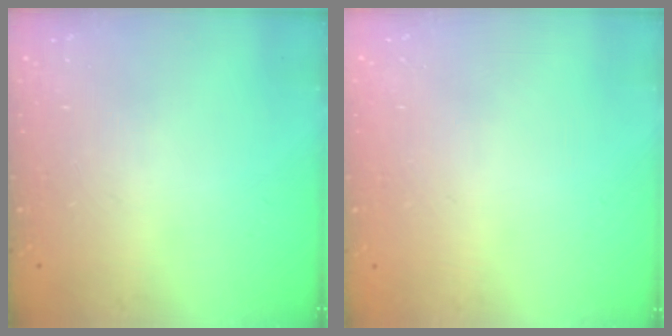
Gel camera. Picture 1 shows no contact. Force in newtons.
{"total": 0.0}